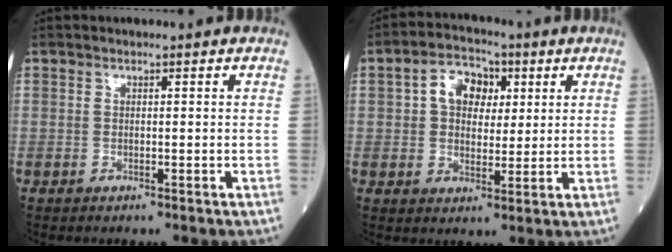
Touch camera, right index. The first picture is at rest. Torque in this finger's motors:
{"motor_torque": [0.50, 0.35, 0.15, 0.07]}